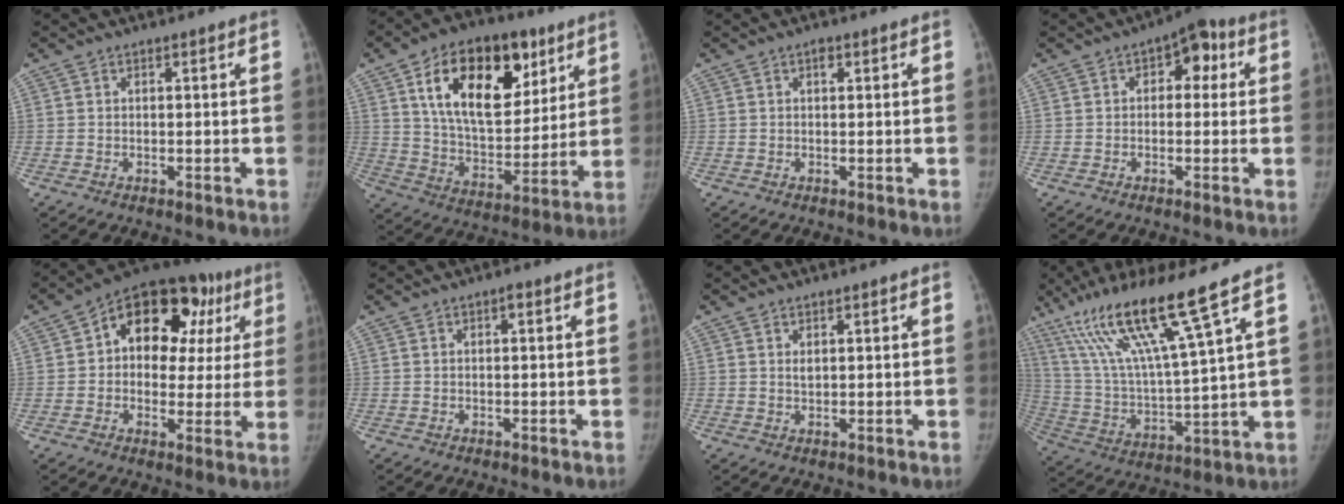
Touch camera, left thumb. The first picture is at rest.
{"total": 23.9, "force": [10.5, 13.6, 16.6], "torque": [-0.228, -0.026, 0.175]}
{"total": 1.2, "force": [0.5, 0.7, 0.8], "torque": [-0.008, 0.001, 0.005]}
{"total": 6.6, "force": [1.6, 4.0, 5.0], "torque": [-0.023, 0.014, 0.010]}
{"total": 19.8, "force": [6.2, 13.4, 13.3], "torque": [-0.118, 0.031, 0.082]}
{"total": 0.7, "force": [0.2, 0.3, 0.6], "torque": [-0.004, 0.003, 0.000]}
{"total": 1.2, "force": [0.6, 0.6, 0.8], "torque": [-0.005, -0.004, 0.013]}
{"total": 18.6, "force": [11.8, 0.1, 14.5], "torque": [-0.262, -0.053, 0.221]}